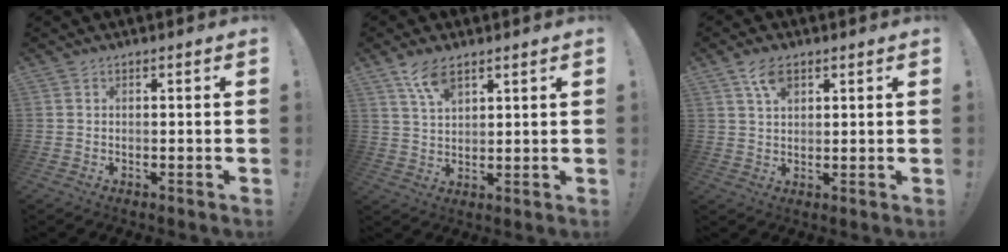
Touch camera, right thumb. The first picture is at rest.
{"total": 7.2, "force": [4.8, 3.0, 4.5], "torque": [-0.085, -0.020, 0.090]}
{"total": 5.6, "force": [3.1, 2.9, 3.6], "torque": [-0.058, -0.012, 0.055]}